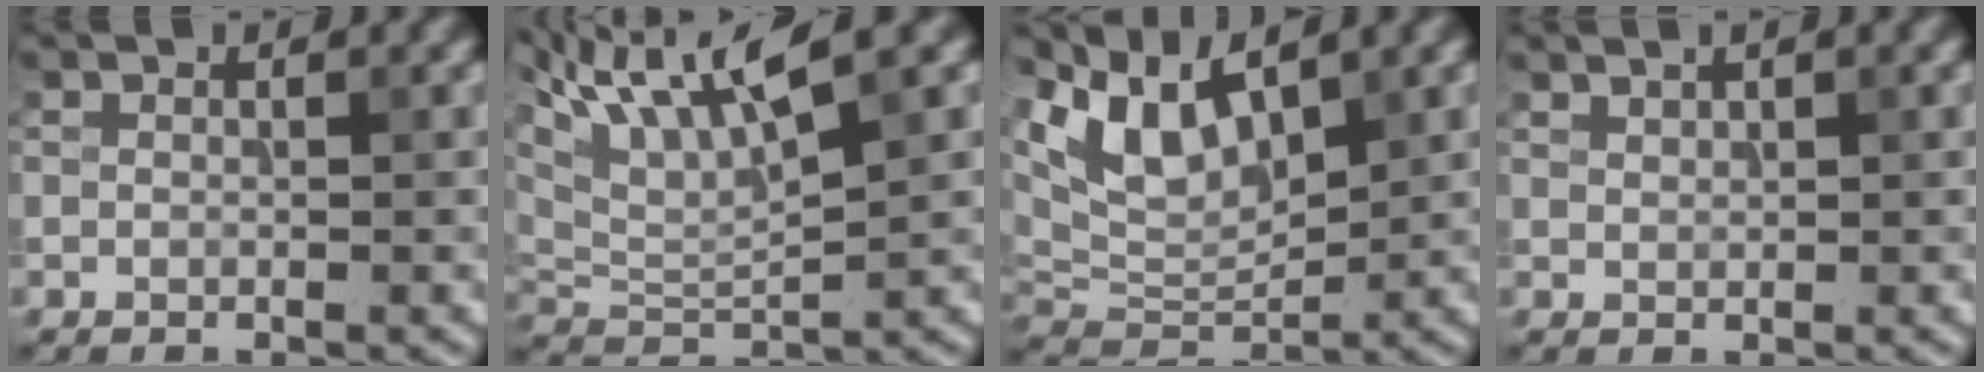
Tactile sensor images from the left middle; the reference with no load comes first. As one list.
[{"total": 9.4, "force": [5.7, 2.3, 7.1], "torque": [-0.146, 0.017, 0.106]}, {"total": 7.0, "force": [4.1, 3.2, 4.8], "torque": [-0.093, 0.002, 0.079]}, {"total": 0.9, "force": [0.8, 0.2, 0.4], "torque": [-0.003, -0.001, 0.014]}]